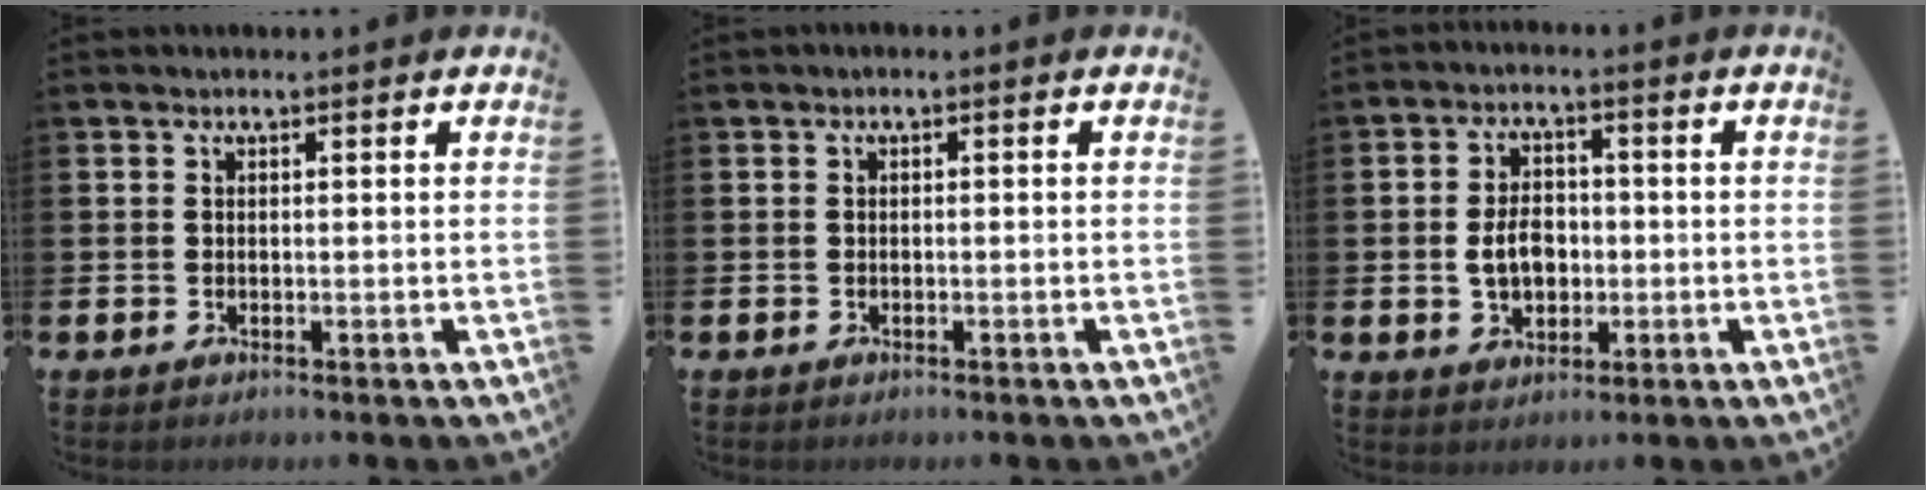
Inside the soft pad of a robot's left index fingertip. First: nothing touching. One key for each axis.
{"total": 0.6, "fx": -0.5, "fy": 0.1, "fz": 0.2, "tx": -0.011, "ty": 0.000, "tz": -0.009}
{"total": 5.0, "fx": -0.6, "fy": 3.6, "fz": 3.4, "tx": -0.052, "ty": 0.006, "tz": -0.016}